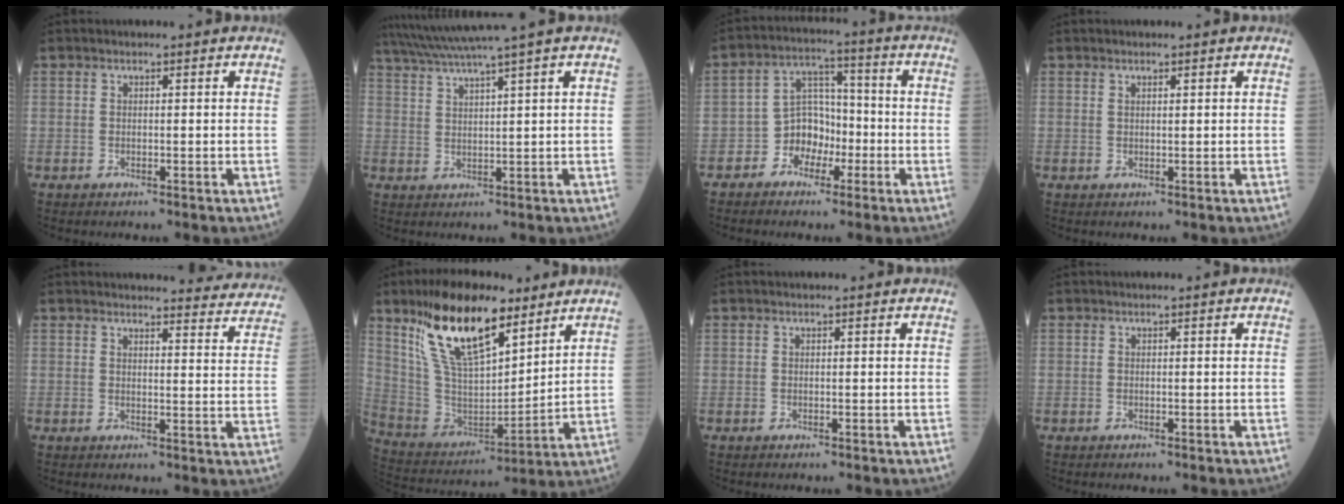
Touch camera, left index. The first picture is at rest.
{"total": 8.5, "force": [6.9, -2.4, 4.4], "torque": [-0.077, 0.017, 0.117]}
{"total": 6.3, "force": [-2.8, 5.0, 2.7], "torque": [-0.048, 0.021, -0.053]}
{"total": 0.8, "force": [0.6, 0.1, 0.6], "torque": [-0.014, 0.005, 0.012]}
{"total": 11.9, "force": [11.8, 1.3, 1.3], "torque": [0.016, -0.062, 0.104]}
{"total": 18.0, "force": [11.7, 5.9, 12.4], "torque": [-0.229, 0.004, 0.224]}
{"total": 0.0}
{"total": 0.0}